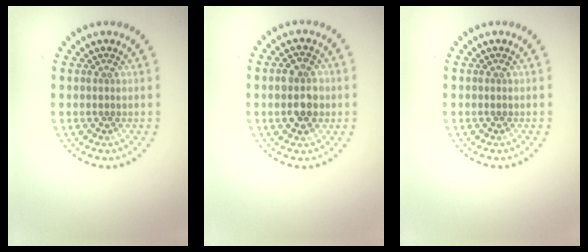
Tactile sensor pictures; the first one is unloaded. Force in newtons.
{"total": 3.7, "press": 3.7, "slide": 0.1}
{"total": 0.0}